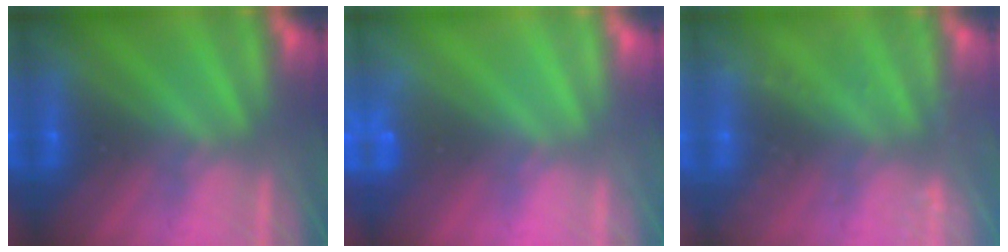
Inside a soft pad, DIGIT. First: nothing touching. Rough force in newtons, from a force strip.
{"total": 3.5}
{"total": 2.5}